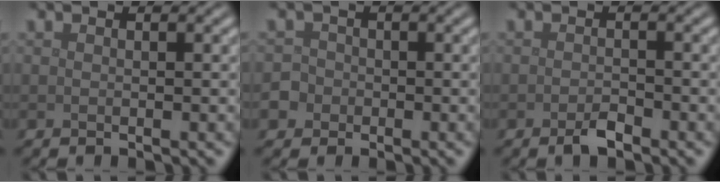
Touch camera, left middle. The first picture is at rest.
{"total": 4.8, "force": [-2.3, 4.1, 1.0], "torque": [-0.013, -0.006, -0.058]}
{"total": 1.5, "force": [-1.0, 0.5, 1.0], "torque": [-0.021, -0.001, -0.020]}